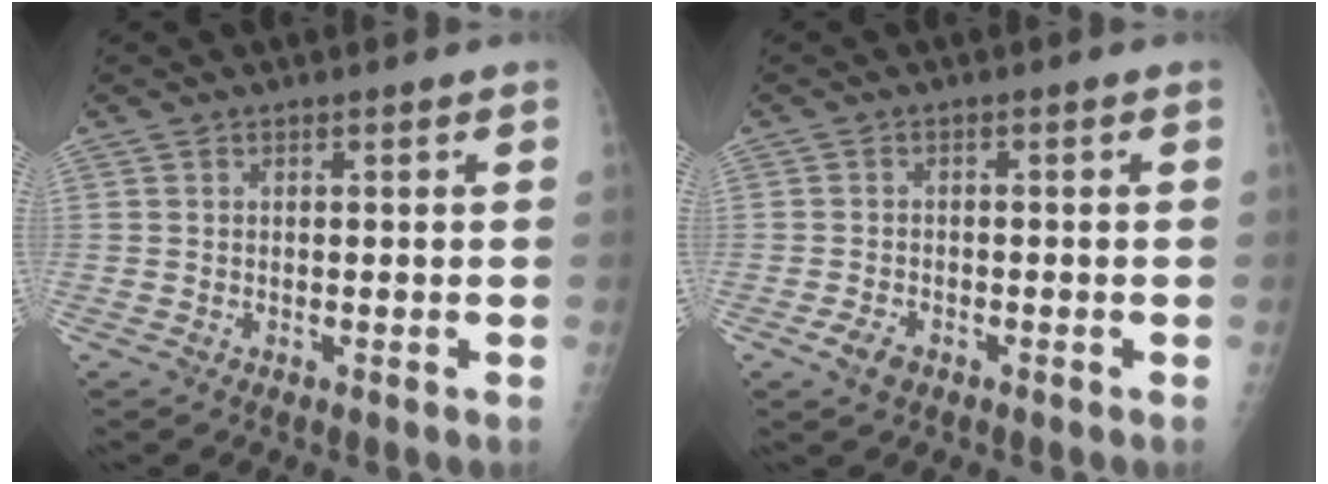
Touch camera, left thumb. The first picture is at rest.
{"total": 3.1, "force": [-1.8, 1.8, 1.8], "torque": [-0.035, 0.006, -0.030]}